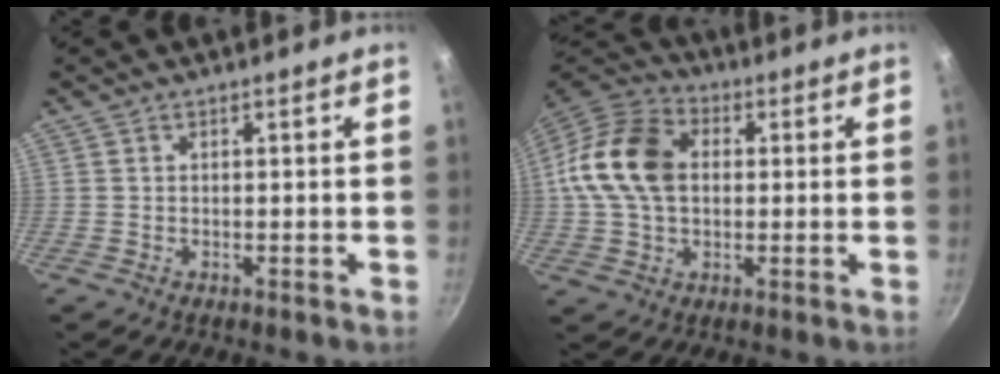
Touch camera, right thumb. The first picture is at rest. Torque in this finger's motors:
{"motor_torque": [0.30, 0.29, 0.14, -0.02, 0.42]}